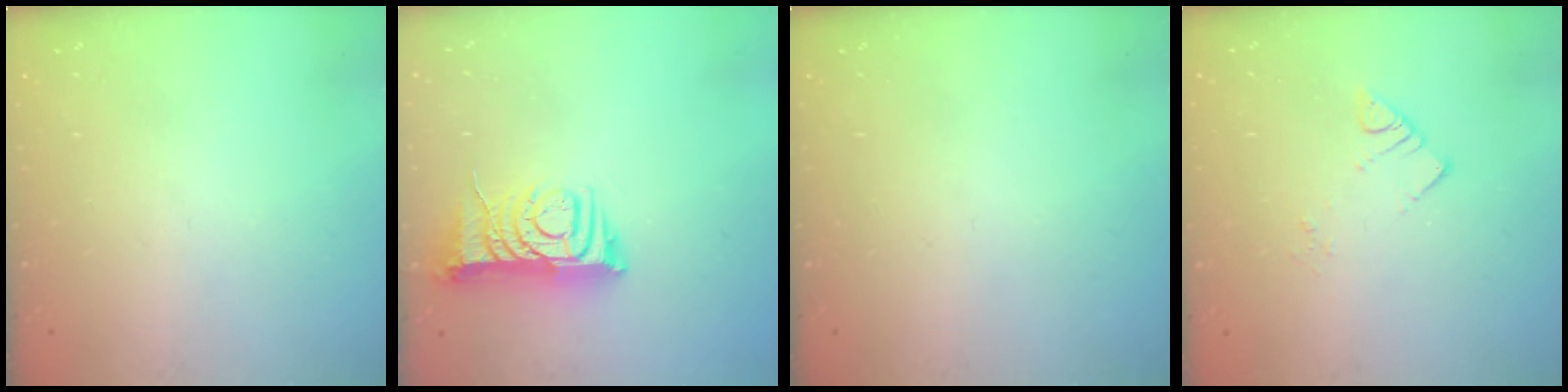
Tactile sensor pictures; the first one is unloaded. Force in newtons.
{"total": 9.0, "press": 8.9, "slide": 1.0}
{"total": 0.0}
{"total": 2.6, "press": 2.6, "slide": 0.1}